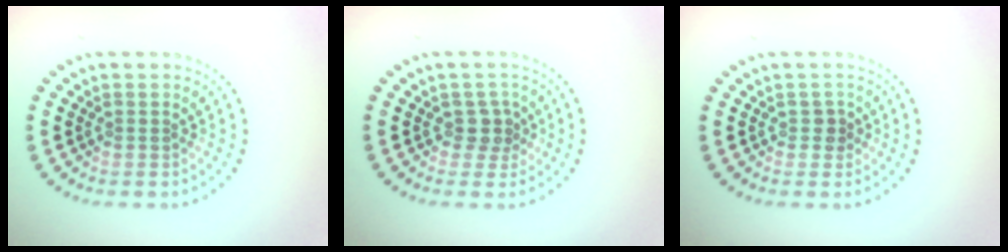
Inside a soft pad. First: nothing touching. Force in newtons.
{"total": 1.9, "press": 1.5, "slide": 1.1}
{"total": 0.9, "press": 0.8, "slide": 0.4}